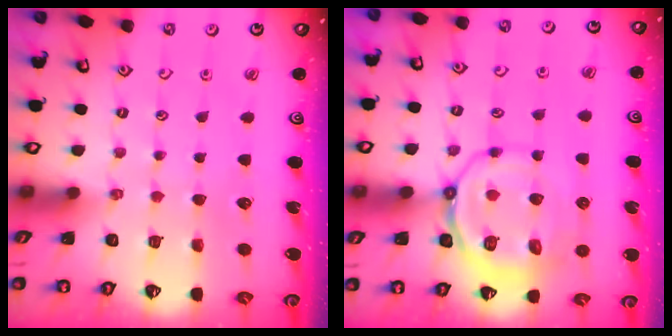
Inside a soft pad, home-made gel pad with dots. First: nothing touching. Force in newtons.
{"total": 13.0, "press": 12.8, "slide": 2.0}